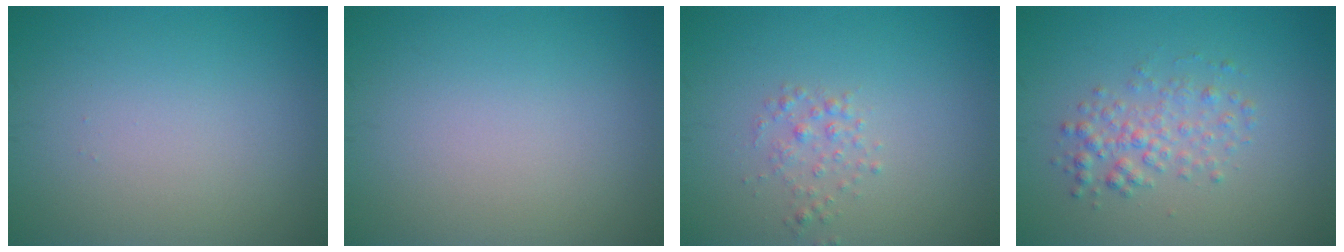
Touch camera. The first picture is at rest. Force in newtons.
{"total": 0.0}
{"total": 1.3, "press": 1.3, "slide": 0.0}
{"total": 2.5, "press": 2.5, "slide": 0.0}